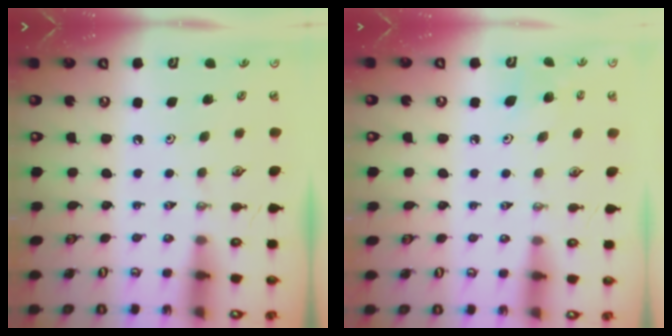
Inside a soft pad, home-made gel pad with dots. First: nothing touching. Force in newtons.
{"total": 5.4, "press": 5.4, "slide": 0.4}